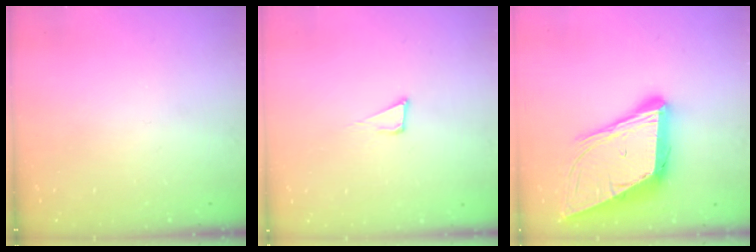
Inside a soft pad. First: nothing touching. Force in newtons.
{"total": 4.3, "press": 4.3, "slide": 0.1}
{"total": 17.7, "press": 17.2, "slide": 4.0}